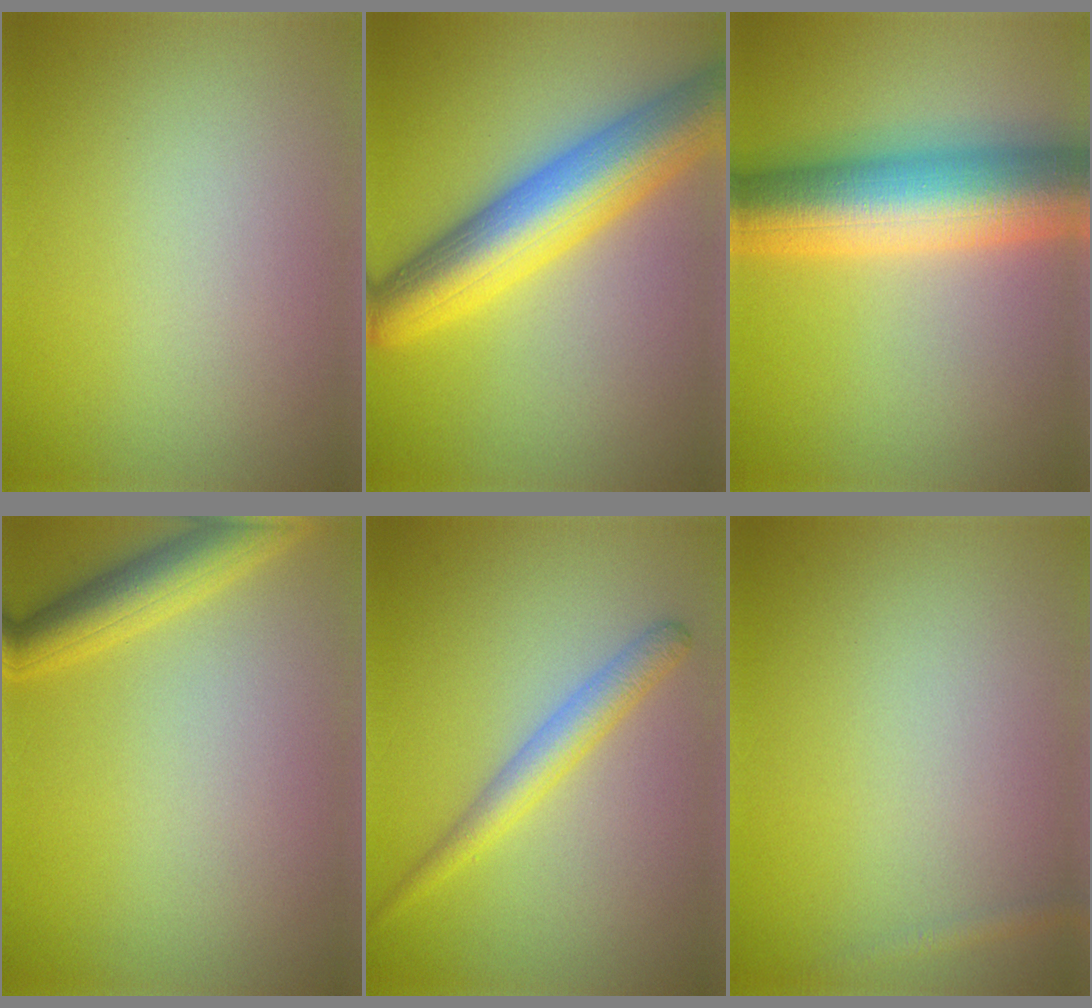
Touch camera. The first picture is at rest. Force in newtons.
{"total": 9.7, "press": 9.7, "slide": 0.2}
{"total": 11.8, "press": 11.8, "slide": 0.1}
{"total": 4.1, "press": 4.1, "slide": 0.2}
{"total": 2.7, "press": 2.7, "slide": 0.1}
{"total": 0.7, "press": 0.7, "slide": 0.0}